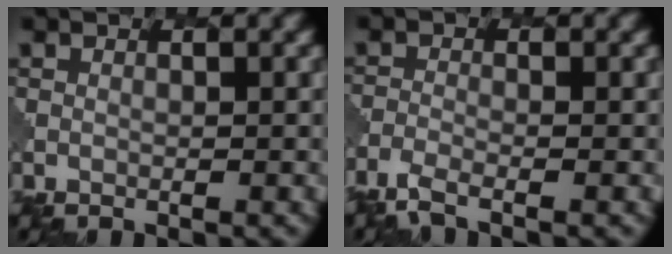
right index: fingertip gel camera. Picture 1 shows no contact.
{"total": 2.5, "force": [-2.1, 0.6, 1.4], "torque": [-0.032, -0.010, -0.052]}